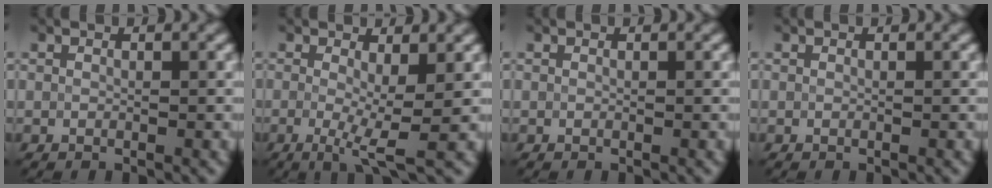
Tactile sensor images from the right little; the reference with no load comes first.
{"total": 3.8, "force": [-0.3, 0.6, 3.7], "torque": [-0.071, -0.013, -0.007]}
{"total": 0.0}
{"total": 0.0}